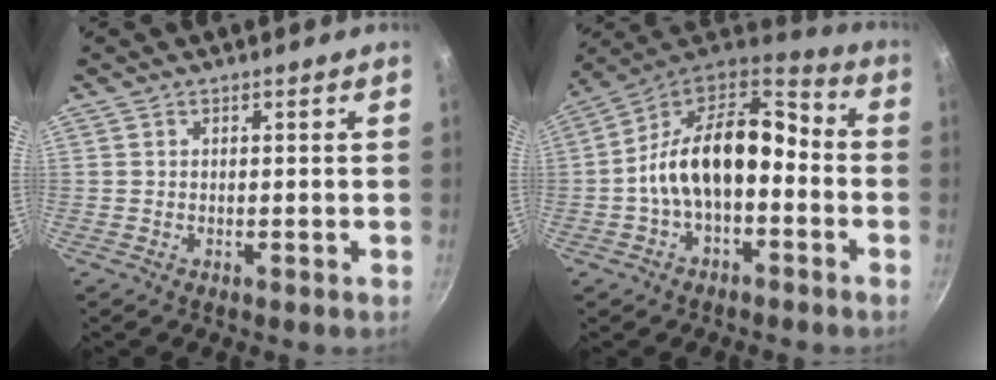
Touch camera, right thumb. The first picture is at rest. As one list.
[{"total": 17.4, "force": [-2.5, 10.4, 13.8], "torque": [-0.212, 0.060, -0.054]}]